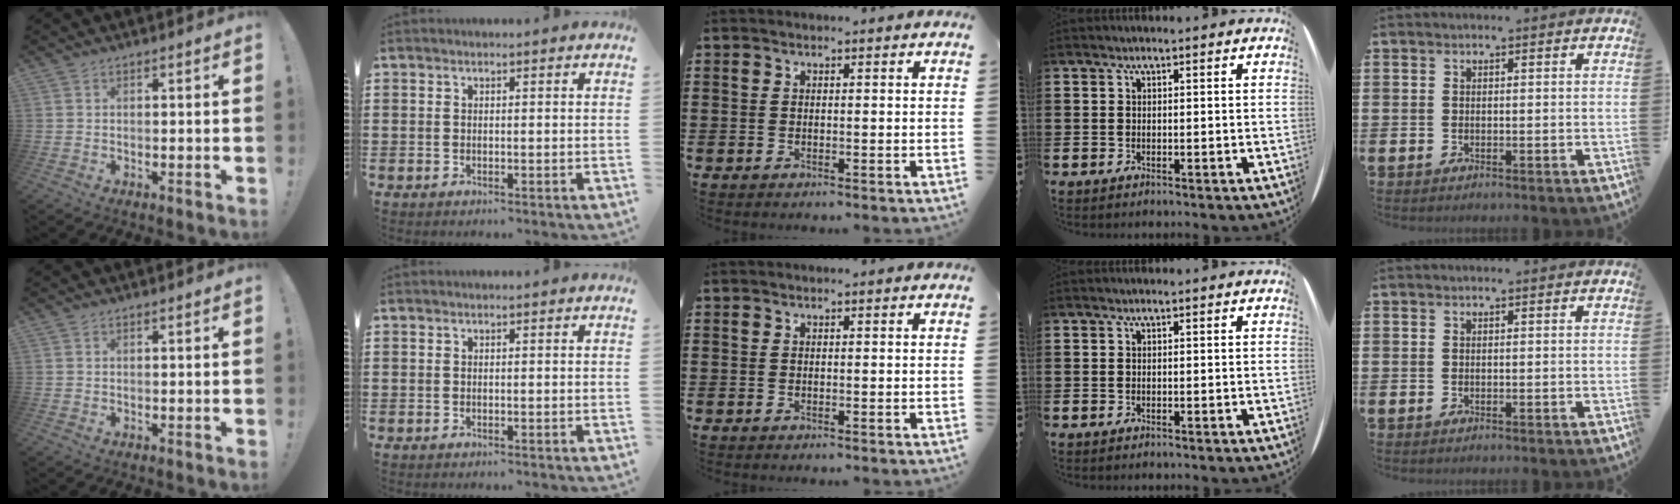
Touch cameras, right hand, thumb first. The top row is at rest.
{}